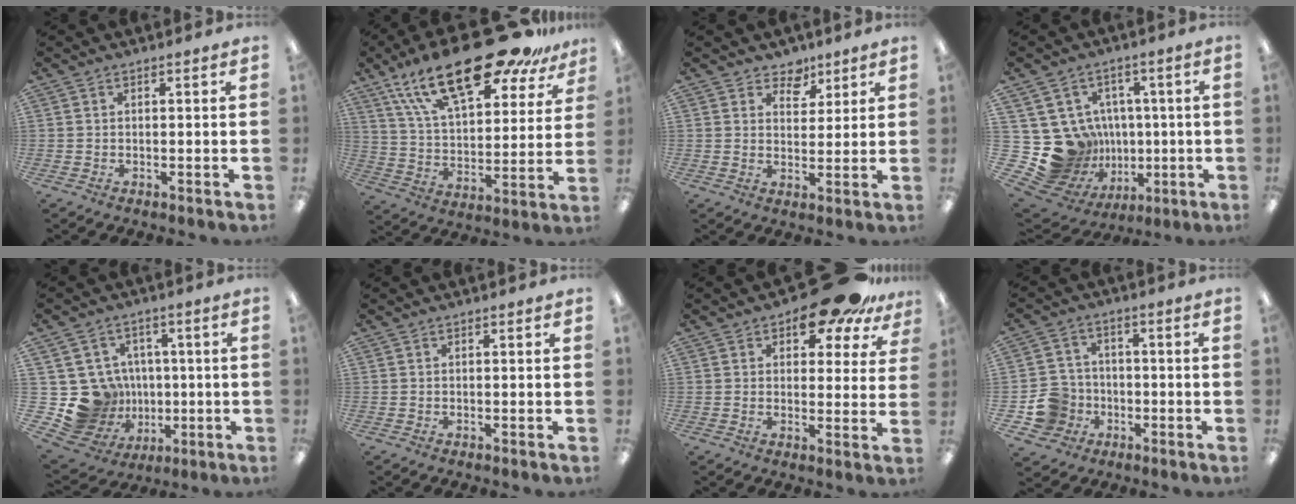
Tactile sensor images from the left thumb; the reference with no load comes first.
{"total": 26.1, "force": [18.1, 9.2, 16.5], "torque": [-0.288, -0.095, 0.306]}
{"total": 5.4, "force": [4.1, 3.4, 0.8], "torque": [-0.002, -0.027, 0.070]}
{"total": 17.1, "force": [-1.4, 16.2, 5.3], "torque": [-0.118, -0.014, 0.020]}
{"total": 15.7, "force": [-1.4, 14.9, 4.7], "torque": [-0.117, -0.002, 0.014]}
{"total": 0.0}
{"total": 12.5, "force": [9.2, 5.5, 6.3], "torque": [-0.080, -0.056, 0.161]}
{"total": 9.2, "force": [-2.8, 8.5, 1.9], "torque": [-0.059, 0.028, -0.044]}